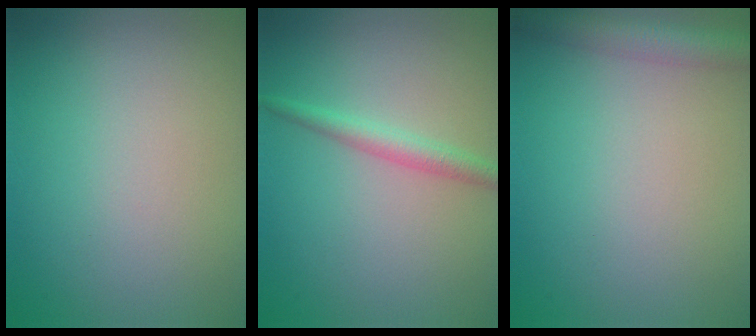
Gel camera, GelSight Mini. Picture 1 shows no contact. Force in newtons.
{"total": 2.1, "press": 2.1, "slide": 0.1}
{"total": 3.3, "press": 3.3, "slide": 0.2}